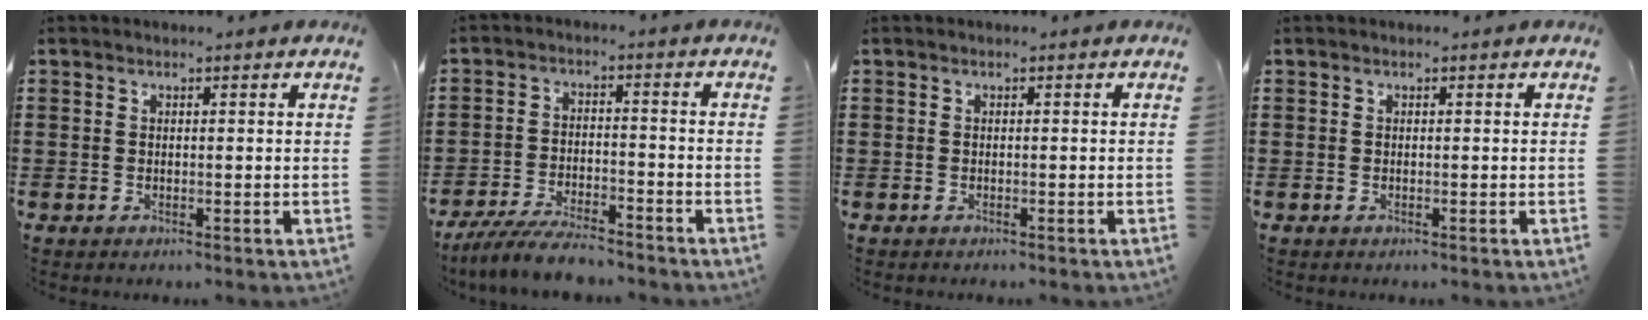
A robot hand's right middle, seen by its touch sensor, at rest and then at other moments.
{"total": 6.1, "force": [-5.6, 0.8, 2.3], "torque": [-0.048, 0.000, -0.108]}
{"total": 0.0}
{"total": 0.0}